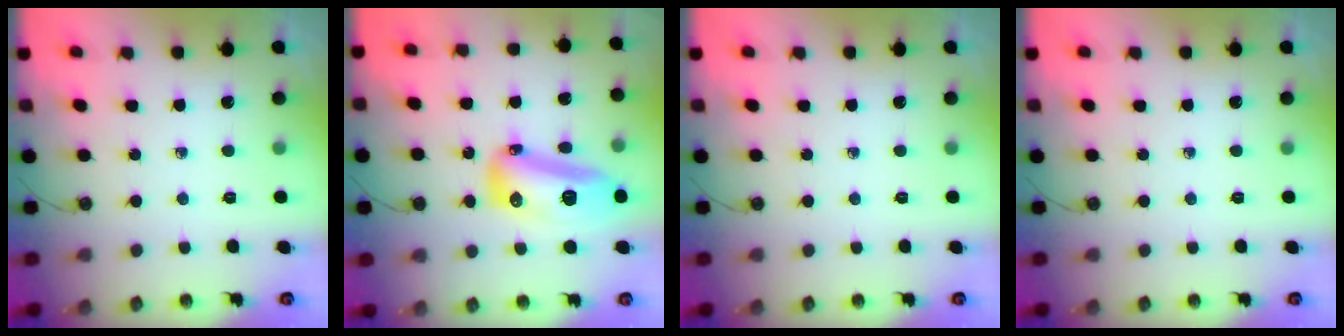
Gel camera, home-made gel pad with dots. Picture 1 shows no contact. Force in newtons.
{"total": 15.9, "press": 15.8, "slide": 1.6}
{"total": 0.0}
{"total": 0.0}